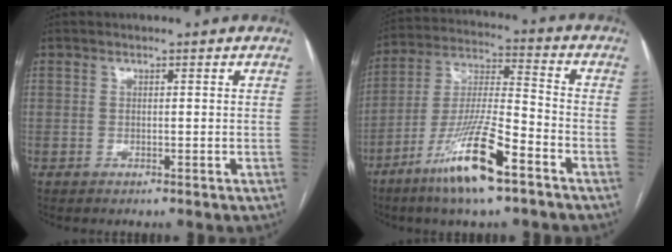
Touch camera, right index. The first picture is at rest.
{"total": 14.3, "force": [-8.2, 1.3, 11.7], "torque": [-0.231, -0.024, -0.151]}